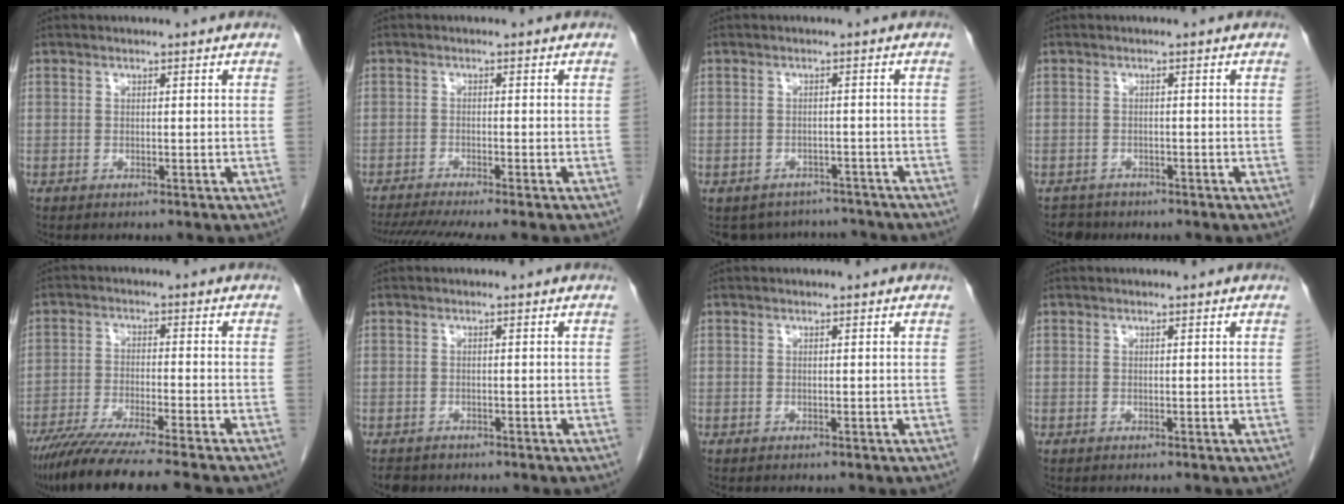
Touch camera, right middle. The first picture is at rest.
{"total": 9.0, "force": [-7.7, -0.6, 4.7], "torque": [-0.070, -0.017, -0.121]}
{"total": 7.3, "force": [-6.7, 2.9, 0.3], "torque": [0.002, 0.011, -0.080]}
{"total": 2.0, "force": [-1.7, 1.0, -0.5], "torque": [0.003, 0.001, -0.029]}
{"total": 12.7, "force": [-10.7, -0.7, 6.9], "torque": [-0.098, -0.038, -0.170]}
{"total": 1.9, "force": [-1.5, 1.1, 0.3], "torque": [-0.009, 0.000, -0.024]}
{"total": 0.0}
{"total": 0.0}